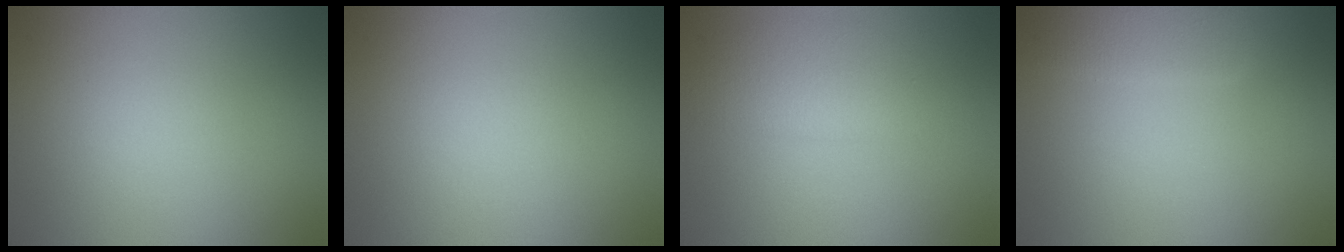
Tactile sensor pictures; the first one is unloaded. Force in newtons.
{"total": 0.0}
{"total": 2.8, "press": 2.8, "slide": 0.1}
{"total": 2.5, "press": 2.5, "slide": 0.1}